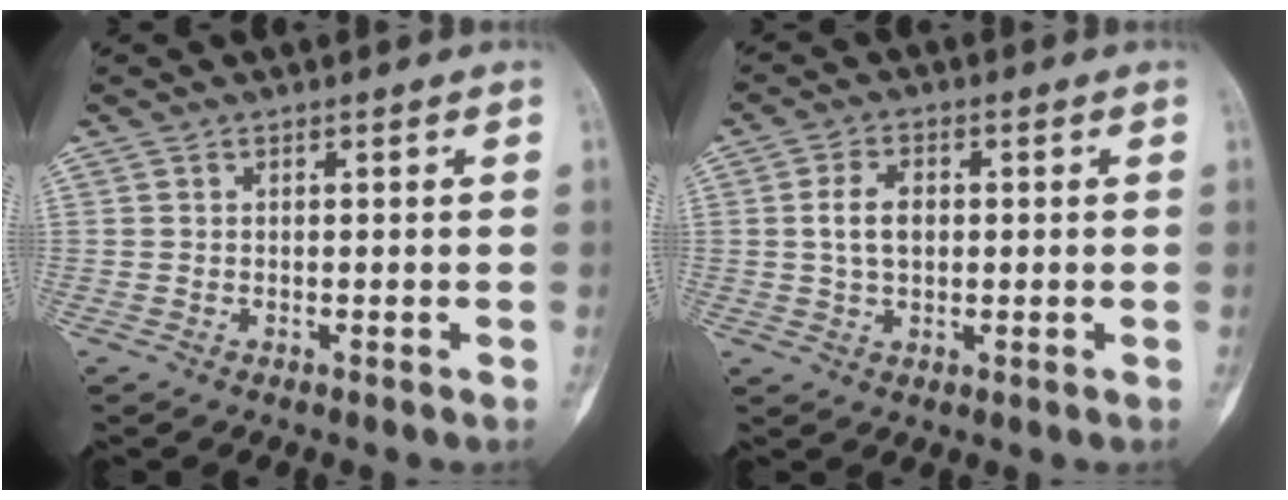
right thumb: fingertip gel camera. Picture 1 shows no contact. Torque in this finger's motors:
{"motor_torque": [0.78, 0.73, 0.21, -0.19, 0.18]}